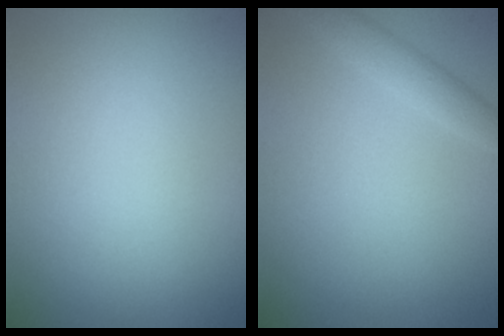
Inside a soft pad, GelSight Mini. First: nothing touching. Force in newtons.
{"total": 1.8, "press": 1.8, "slide": 0.2}